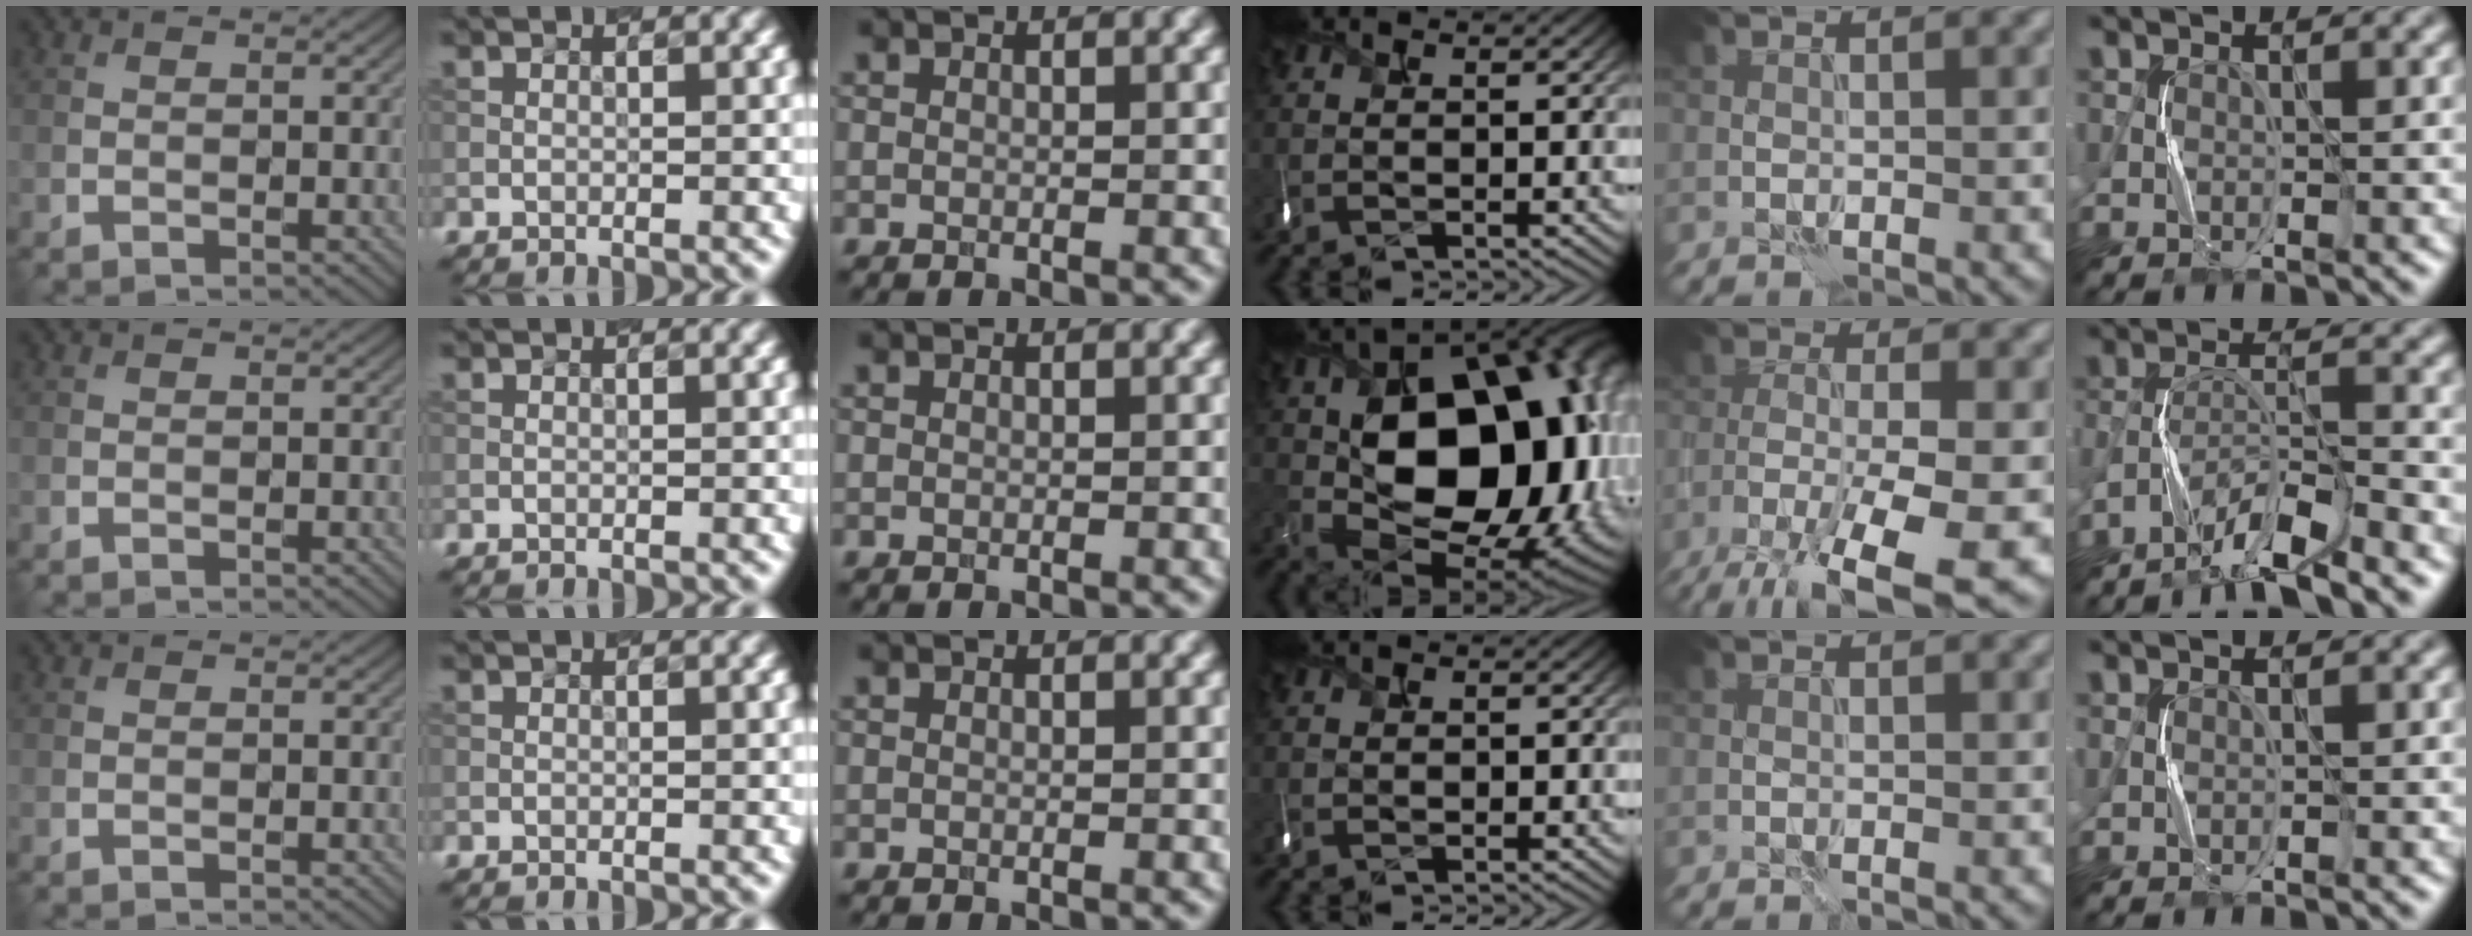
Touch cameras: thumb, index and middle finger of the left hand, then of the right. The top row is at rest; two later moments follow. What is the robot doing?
{"motion": "shake", "object": "tambourine"}